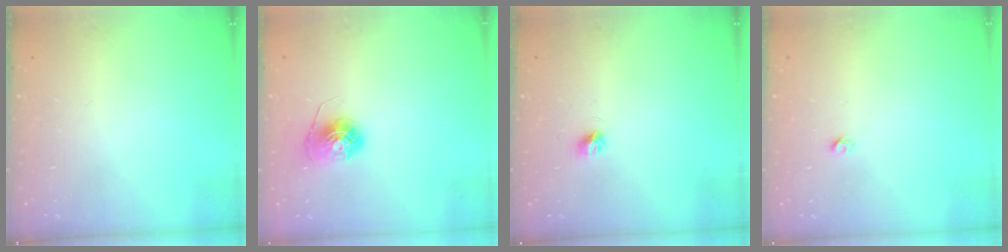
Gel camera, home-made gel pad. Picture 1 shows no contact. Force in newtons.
{"total": 6.9, "press": 6.9, "slide": 0.5}
{"total": 3.6, "press": 3.6, "slide": 0.4}
{"total": 1.9, "press": 1.9, "slide": 0.1}